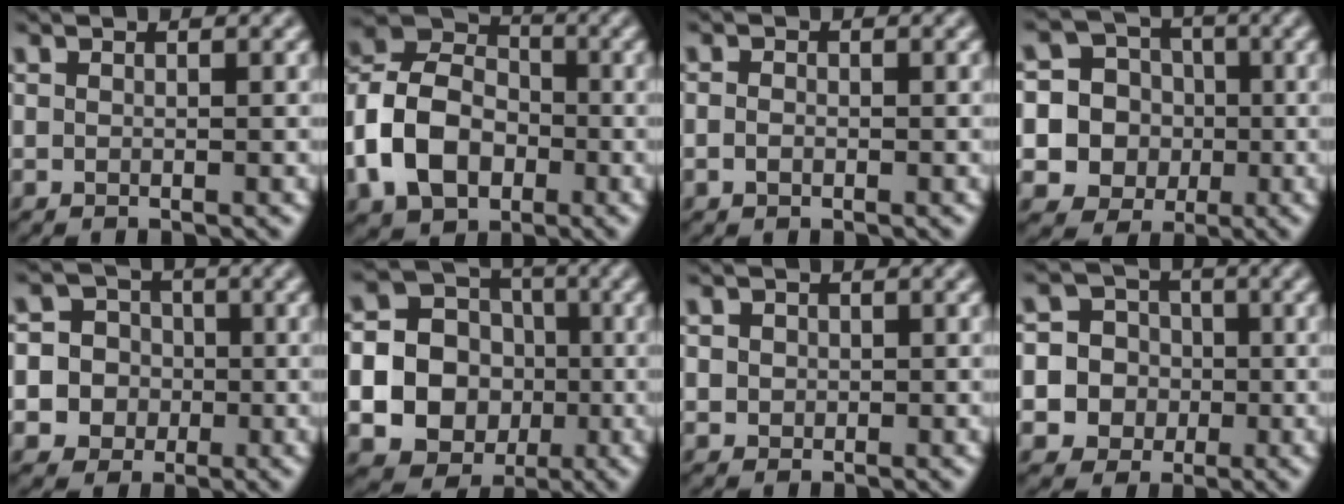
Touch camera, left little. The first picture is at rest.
{"total": 8.2, "force": [-2.9, 5.8, 5.0], "torque": [-0.105, 0.010, -0.070]}
{"total": 1.0, "force": [-0.1, 0.9, 0.5], "torque": [0.002, 0.008, -0.014]}
{"total": 11.6, "force": [-1.3, 11.1, 3.1], "torque": [-0.109, 0.019, -0.039]}
{"total": 9.5, "force": [-1.4, 9.2, 2.1], "torque": [-0.077, 0.013, -0.033]}
{"total": 20.8, "force": [-3.6, 19.8, 5.0], "torque": [-0.143, -0.005, -0.096]}
{"total": 2.3, "force": [0.8, 1.9, 1.1], "torque": [-0.016, 0.015, 0.008]}
{"total": 10.5, "force": [-1.5, 10.1, 2.5], "torque": [-0.088, 0.018, -0.044]}